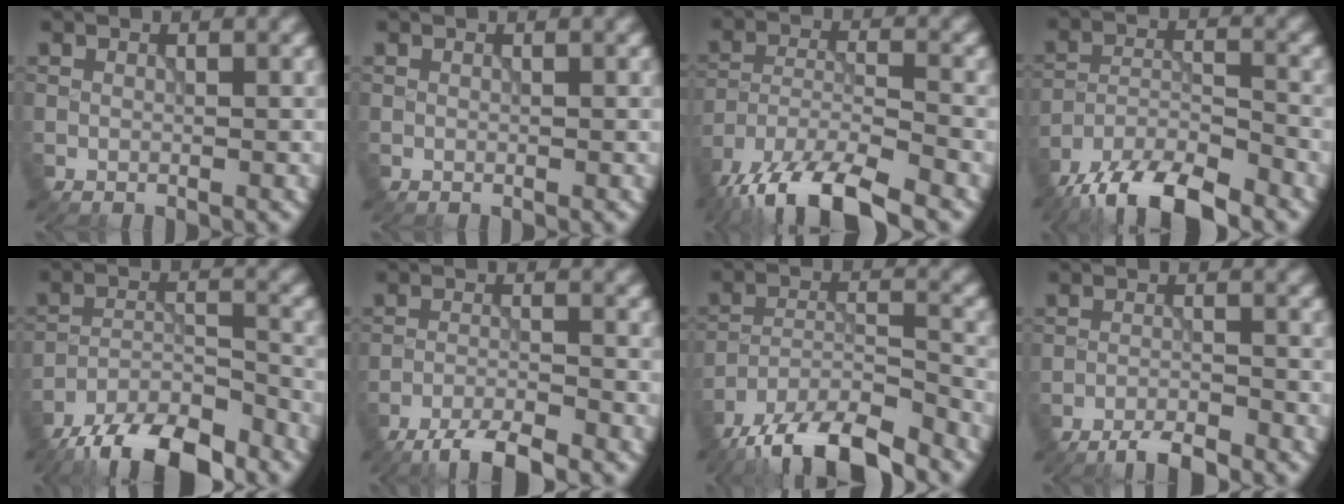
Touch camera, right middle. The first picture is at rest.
{"total": 0.0}
{"total": 12.4, "force": [-9.7, 3.6, 6.8], "torque": [-0.134, -0.034, -0.161]}
{"total": 9.7, "force": [-7.8, 2.9, 5.1], "torque": [-0.088, -0.010, -0.143]}
{"total": 10.1, "force": [-8.2, 3.1, 5.1], "torque": [-0.079, -0.006, -0.147]}
{"total": 4.5, "force": [-3.8, 0.7, 2.4], "torque": [-0.045, -0.004, -0.075]}
{"total": 11.4, "force": [-9.2, 3.3, 5.8], "torque": [-0.094, -0.019, -0.158]}
{"total": 3.5, "force": [-3.0, 0.5, 1.7], "torque": [-0.029, -0.004, -0.058]}